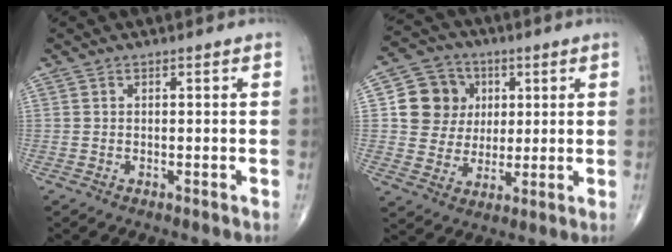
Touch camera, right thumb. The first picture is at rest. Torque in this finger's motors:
{"motor_torque": [0.00, 0.54, 0.00, -0.20, 0.00]}